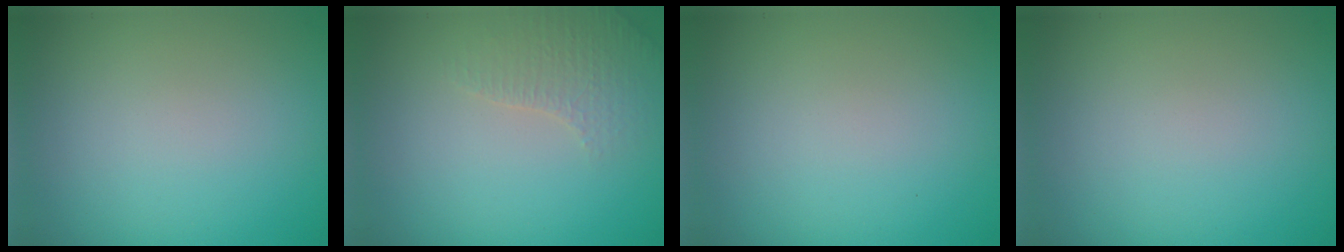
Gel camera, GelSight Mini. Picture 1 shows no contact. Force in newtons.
{"total": 2.3, "press": 2.2, "slide": 0.7}
{"total": 0.0}
{"total": 0.0}